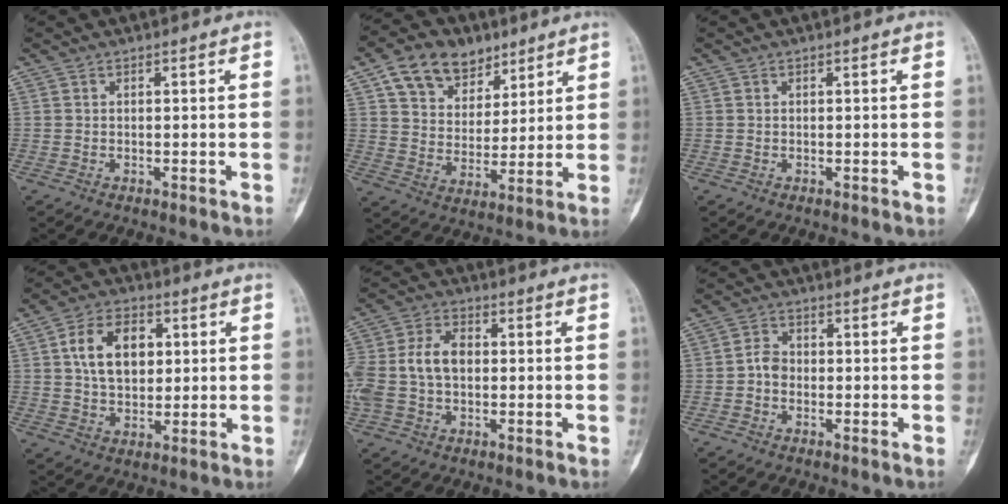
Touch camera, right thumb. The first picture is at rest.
{"total": 13.6, "force": [8.0, 9.2, 5.9], "torque": [-0.068, -0.021, 0.141]}
{"total": 0.0}
{"total": 11.5, "force": [2.6, 7.6, 8.2], "torque": [-0.115, -0.001, 0.043]}
{"total": 12.7, "force": [0.0, 8.6, 9.3], "torque": [-0.211, 0.027, 0.001]}
{"total": 2.9, "force": [-0.7, 2.3, 1.6], "torque": [-0.019, 0.012, -0.024]}